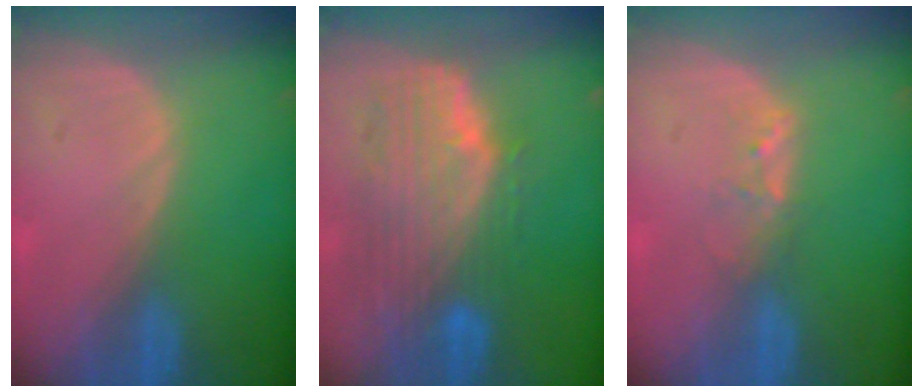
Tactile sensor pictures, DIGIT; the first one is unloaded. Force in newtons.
{"total": 10.3, "press": 9.0, "slide": 5.1}
{"total": 2.0, "press": 1.9, "slide": 0.4}